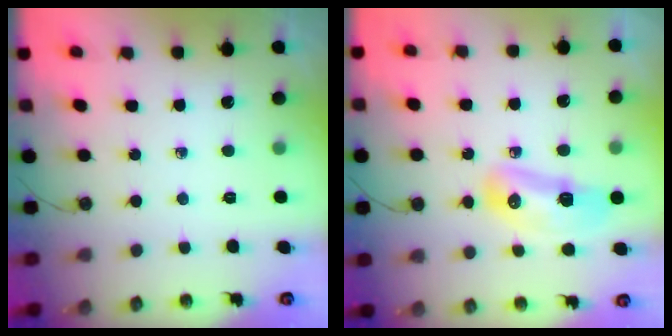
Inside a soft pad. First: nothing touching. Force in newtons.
{"total": 9.7, "press": 9.6, "slide": 1.3}